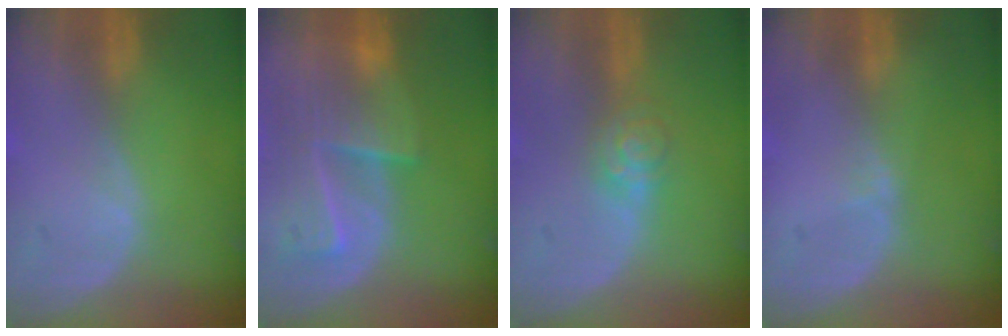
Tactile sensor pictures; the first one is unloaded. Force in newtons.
{"total": 9.3, "press": 8.3, "slide": 4.2}
{"total": 4.0, "press": 3.6, "slide": 1.7}
{"total": 0.8, "press": 0.8, "slide": 0.4}